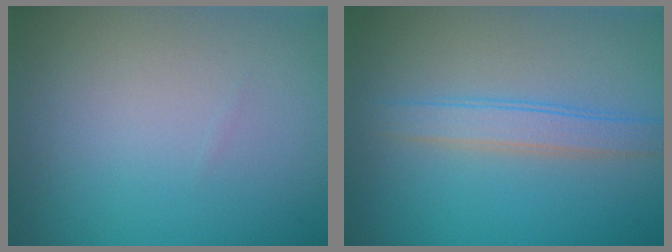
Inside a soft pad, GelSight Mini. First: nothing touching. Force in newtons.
{"total": 2.8, "press": 2.8, "slide": 0.1}